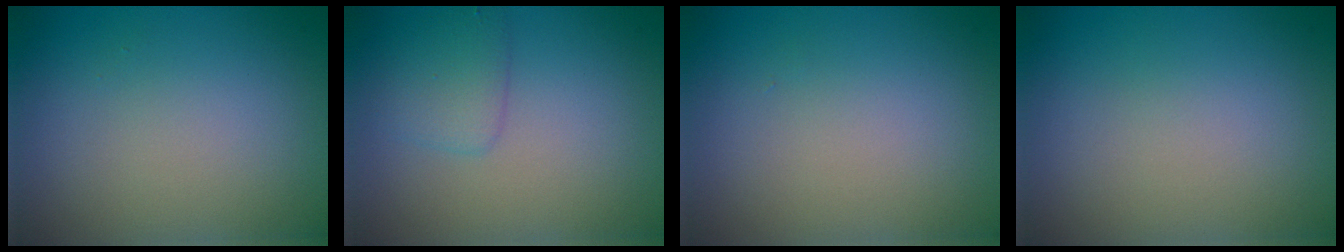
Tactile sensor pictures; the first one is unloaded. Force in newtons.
{"total": 2.2, "press": 2.2, "slide": 0.1}
{"total": 0.0}
{"total": 0.0}